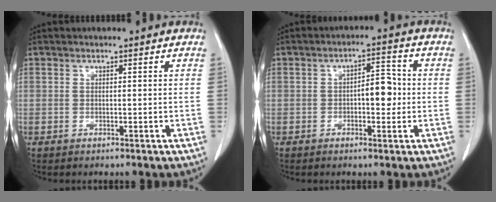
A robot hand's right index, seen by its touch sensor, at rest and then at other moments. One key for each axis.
{"total": 4.8, "fx": -0.3, "fy": 2.1, "fz": 4.3, "tx": -0.056, "ty": 0.015, "tz": -0.002}